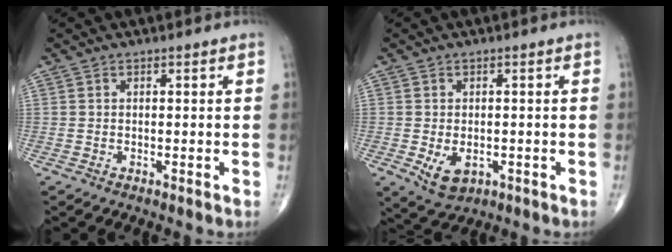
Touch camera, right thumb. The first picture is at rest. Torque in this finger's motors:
{"motor_torque": [-0.04, 0.17, 0.33, 0.20, 0.08]}